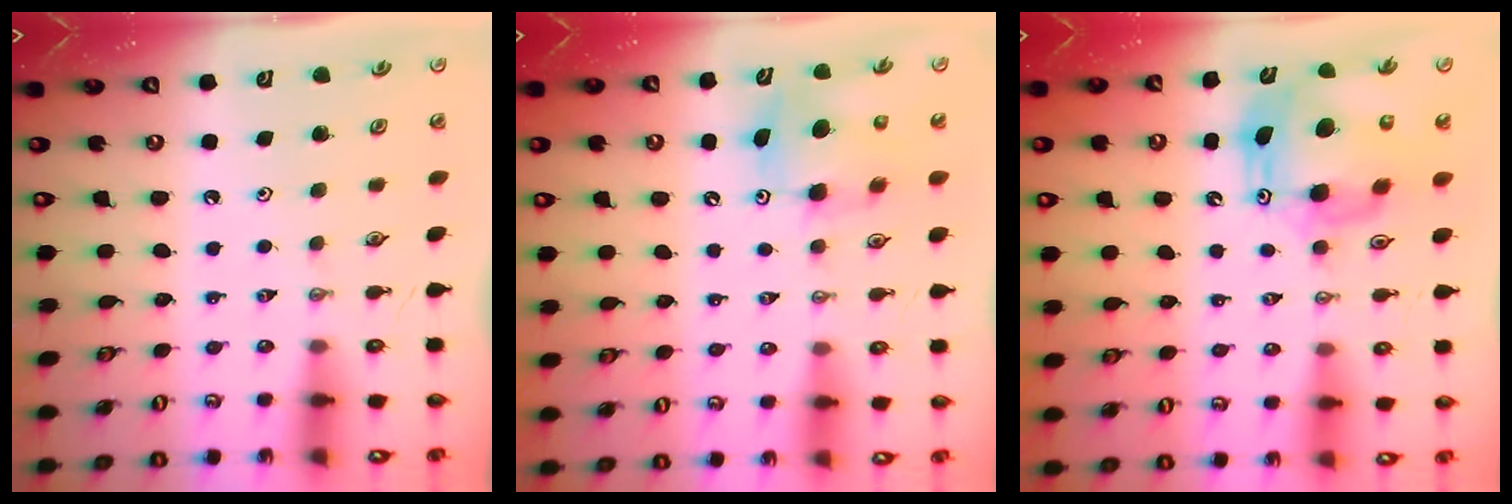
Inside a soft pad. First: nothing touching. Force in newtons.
{"total": 7.7, "press": 7.7, "slide": 0.4}
{"total": 14.2, "press": 14.2, "slide": 1.5}